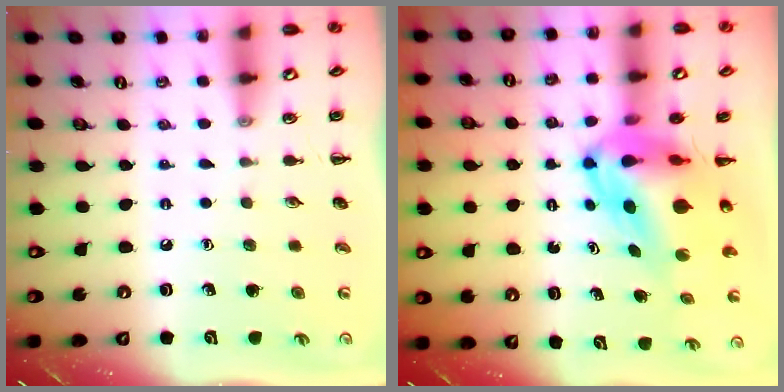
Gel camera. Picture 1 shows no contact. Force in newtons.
{"total": 9.0, "press": 8.6, "slide": 2.7}